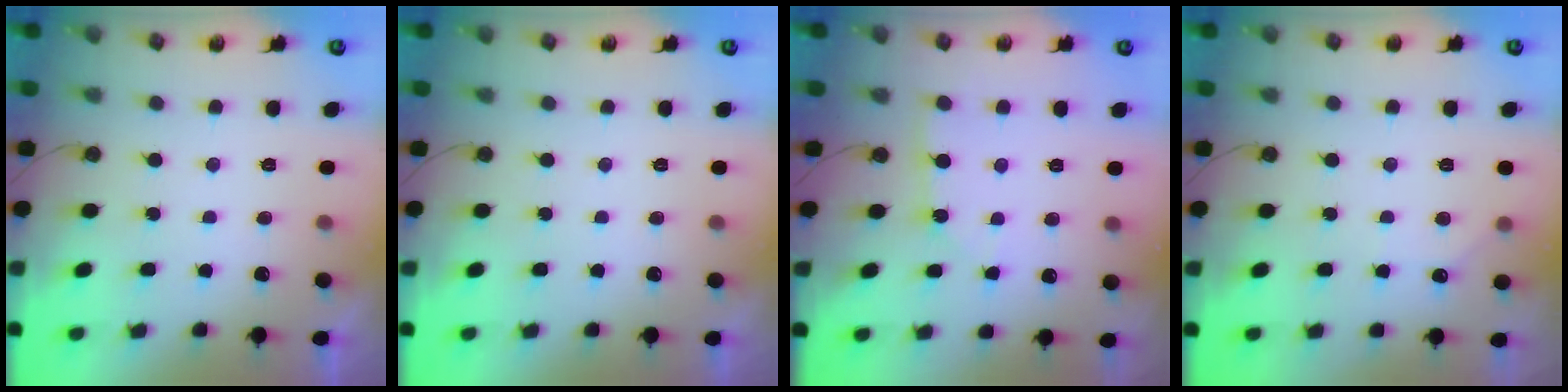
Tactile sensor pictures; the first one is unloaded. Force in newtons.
{"total": 0.0}
{"total": 3.4, "press": 3.3, "slide": 0.3}
{"total": 3.3, "press": 3.3, "slide": 0.5}